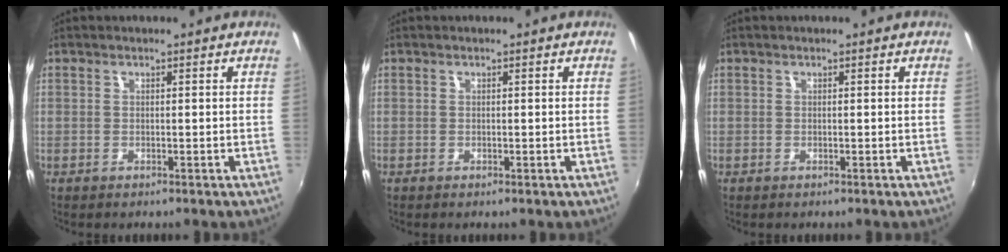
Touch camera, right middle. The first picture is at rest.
{"total": 0.0}
{"total": 0.0}